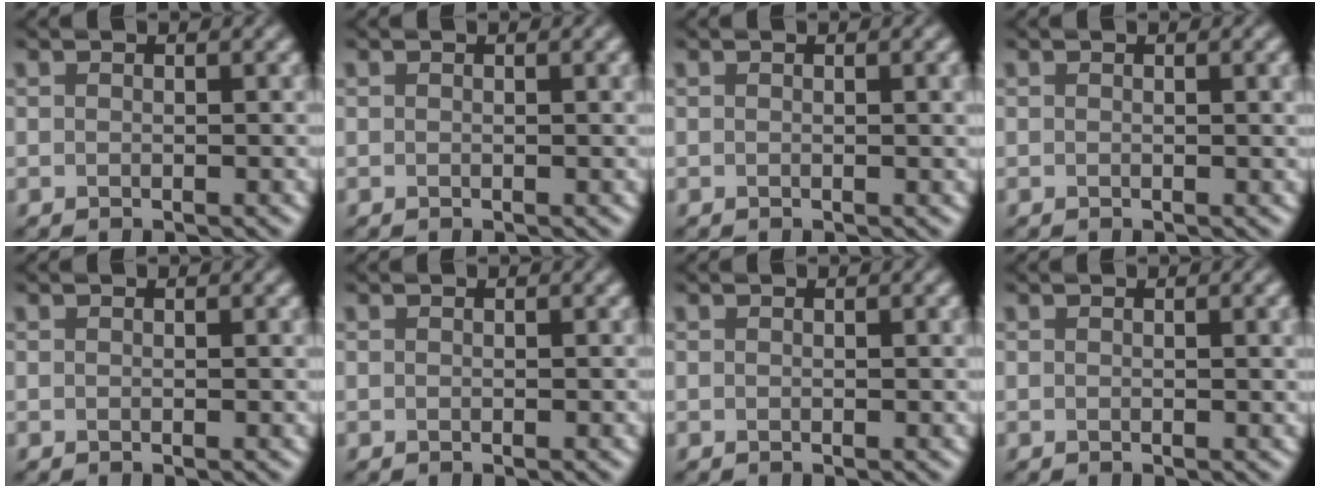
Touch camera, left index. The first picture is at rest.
{"total": 0.8, "force": [0.2, 0.2, 0.8], "torque": [-0.008, 0.001, 0.001]}
{"total": 1.4, "force": [0.3, 0.4, 1.3], "torque": [-0.014, 0.001, 0.001]}
{"total": 1.3, "force": [0.3, 0.4, 1.3], "torque": [-0.013, 0.001, 0.001]}
{"total": 0.0}
{"total": 0.0}
{"total": 0.6, "force": [0.1, 0.1, 0.6], "torque": [-0.007, 0.001, 0.000]}
{"total": 1.5, "force": [0.3, 0.5, 1.4], "torque": [-0.015, 0.002, 0.003]}